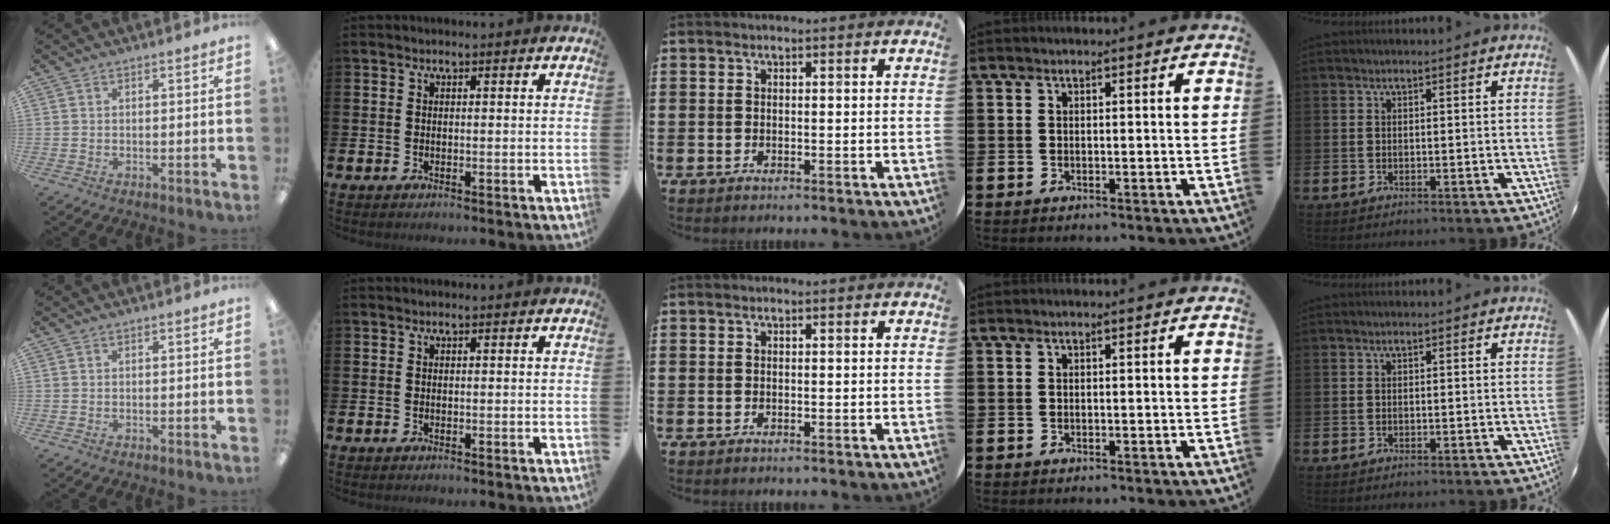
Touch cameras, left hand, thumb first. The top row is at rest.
{}